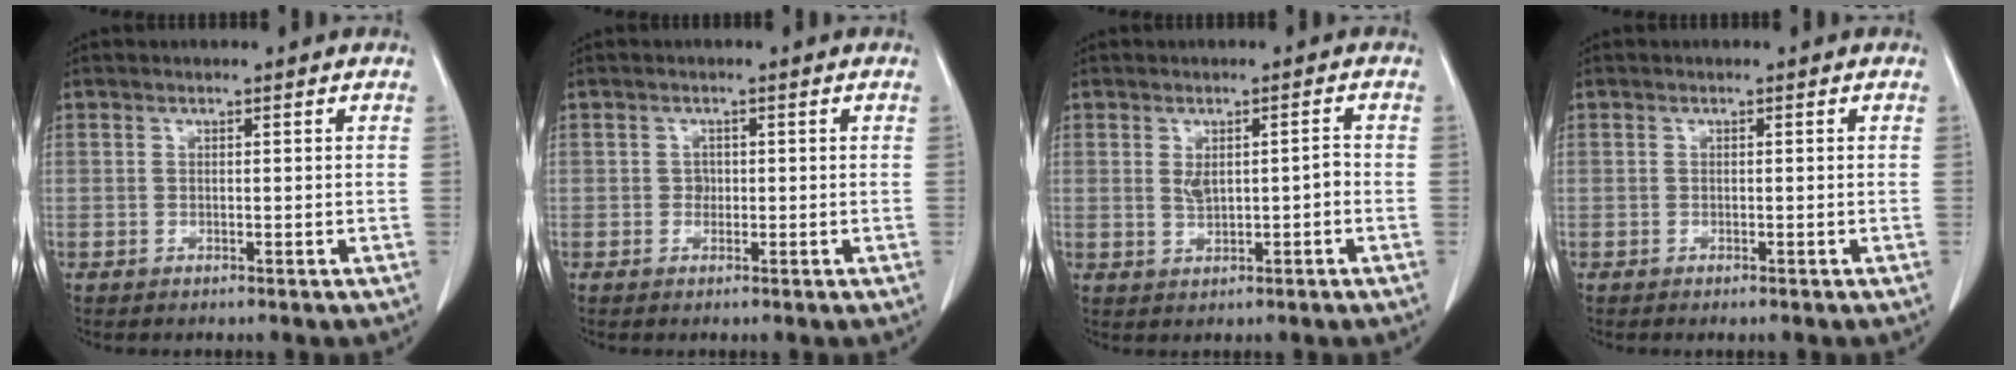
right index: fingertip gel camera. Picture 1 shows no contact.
{"total": 1.0, "force": [-0.1, 0.9, 0.4], "torque": [-0.003, 0.004, 0.000]}
{"total": 3.2, "force": [0.0, 1.3, 3.0], "torque": [-0.051, 0.006, 0.007]}
{"total": 0.7, "force": [-0.5, 0.1, 0.4], "torque": [-0.010, -0.002, -0.006]}